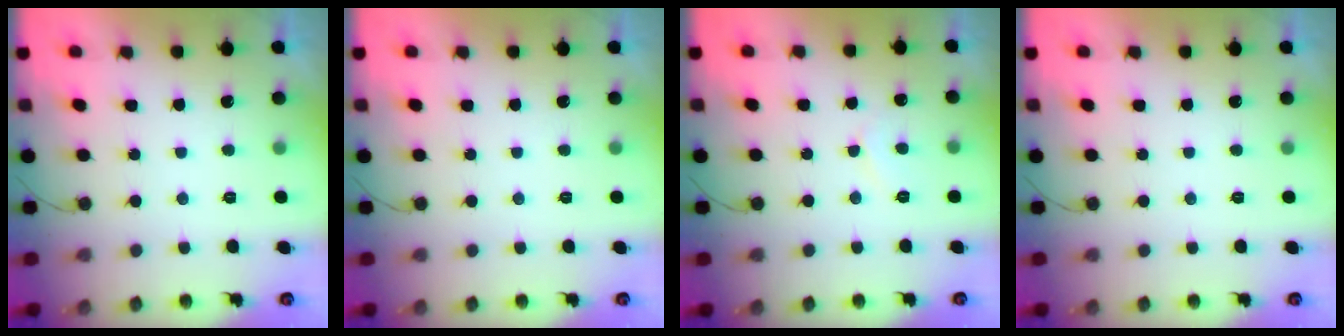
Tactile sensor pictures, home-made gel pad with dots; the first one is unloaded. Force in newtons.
{"total": 0.0}
{"total": 5.0, "press": 4.9, "slide": 0.5}
{"total": 0.0}